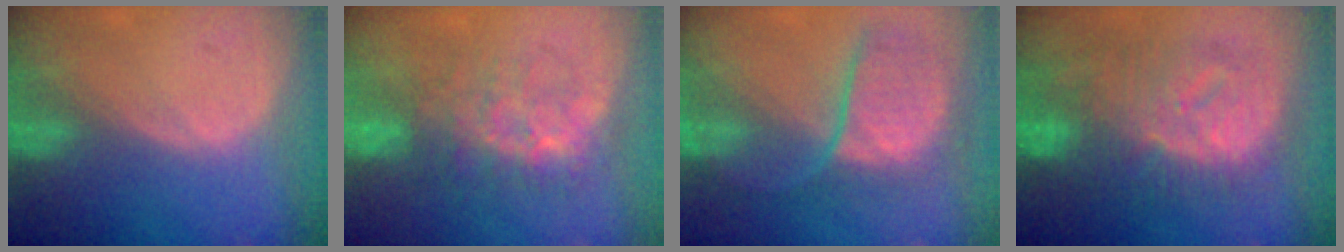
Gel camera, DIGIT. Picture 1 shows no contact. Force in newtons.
{"total": 7.5, "press": 7.2, "slide": 2.2}
{"total": 8.8, "press": 8.4, "slide": 2.6}
{"total": 12.1, "press": 12.0, "slide": 1.2}